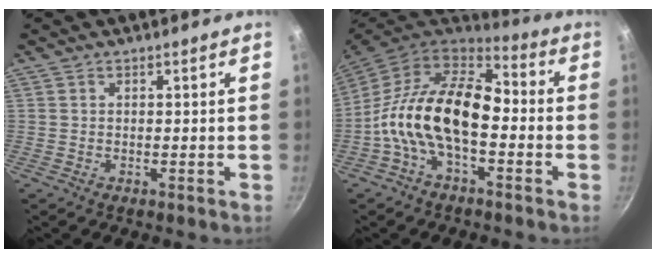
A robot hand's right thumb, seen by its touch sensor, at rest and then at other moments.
{"total": 17.0, "force": [-2.7, 9.4, 13.9], "torque": [-0.236, 0.043, -0.068]}